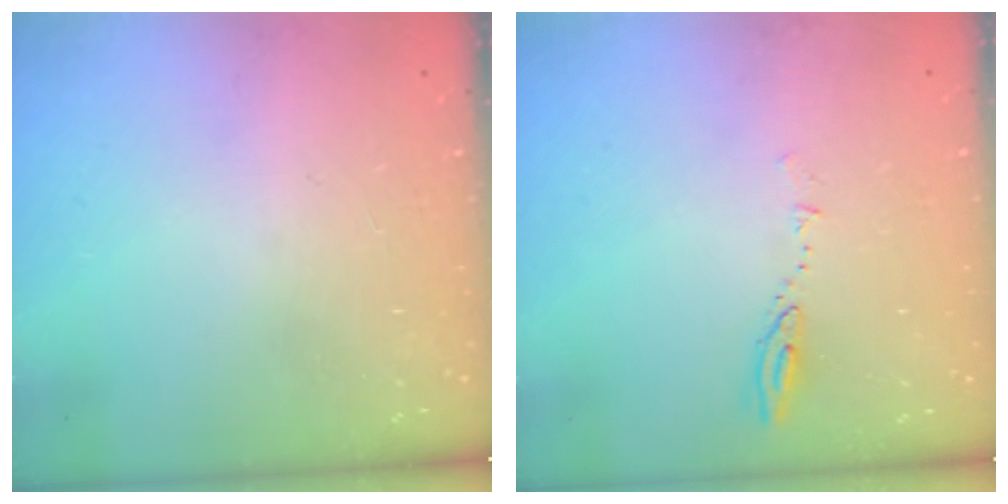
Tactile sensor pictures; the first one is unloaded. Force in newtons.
{"total": 4.5, "press": 4.4, "slide": 0.5}